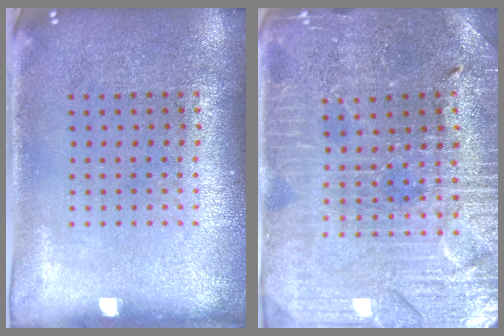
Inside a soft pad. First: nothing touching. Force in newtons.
{"total": 3.3, "press": 3.3, "slide": 0.6}